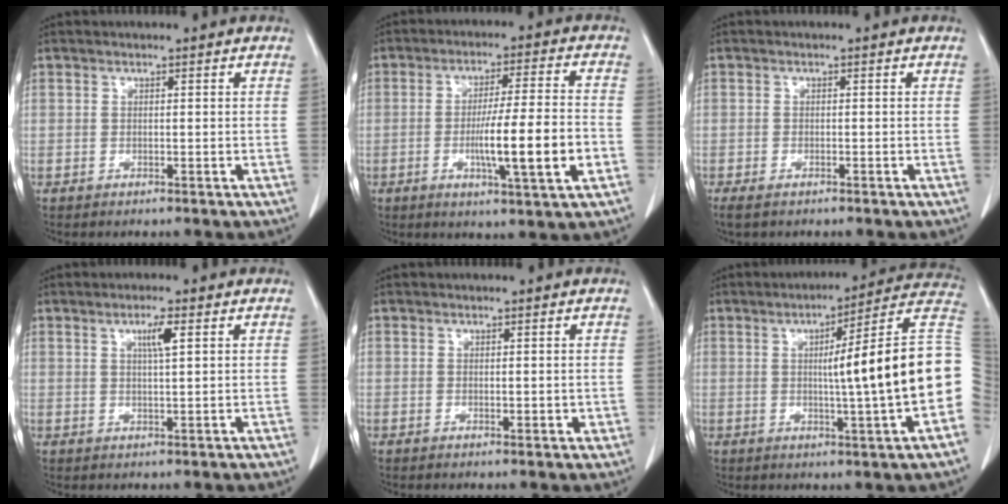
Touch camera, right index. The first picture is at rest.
{"total": 12.8, "force": [-3.2, 0.0, 12.3], "torque": [-0.206, -0.008, -0.054]}
{"total": 2.5, "force": [-1.9, 0.9, 1.3], "torque": [-0.026, -0.007, -0.027]}
{"total": 3.1, "force": [1.2, 0.1, 2.8], "torque": [-0.049, -0.001, 0.020]}
{"total": 1.3, "force": [0.1, 0.7, 1.1], "torque": [-0.015, -0.004, 0.007]}
{"total": 17.4, "force": [-0.7, -0.8, 17.4], "torque": [-0.188, 0.025, -0.017]}